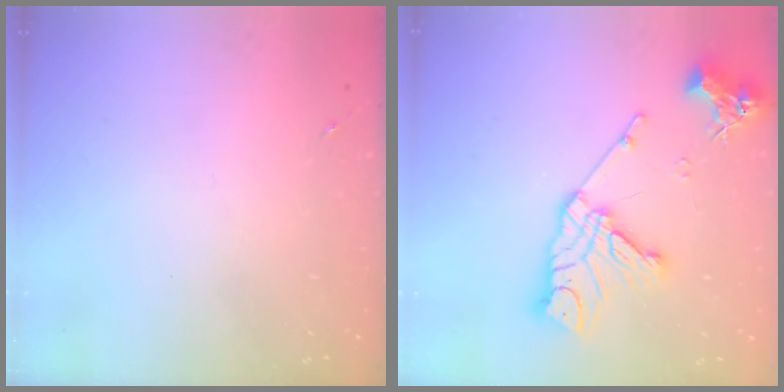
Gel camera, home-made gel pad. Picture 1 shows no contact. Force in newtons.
{"total": 17.2, "press": 17.1, "slide": 1.8}